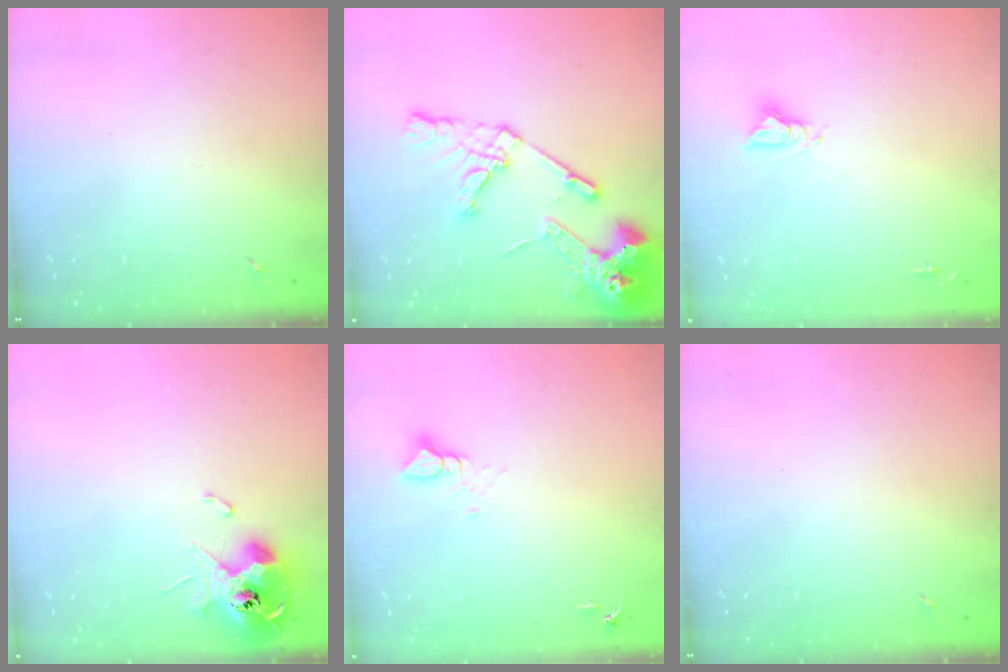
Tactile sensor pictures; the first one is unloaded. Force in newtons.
{"total": 17.1, "press": 17.0, "slide": 2.1}
{"total": 5.5, "press": 5.5, "slide": 0.5}
{"total": 12.8, "press": 12.8, "slide": 1.5}
{"total": 3.6, "press": 3.6, "slide": 0.2}
{"total": 0.0}